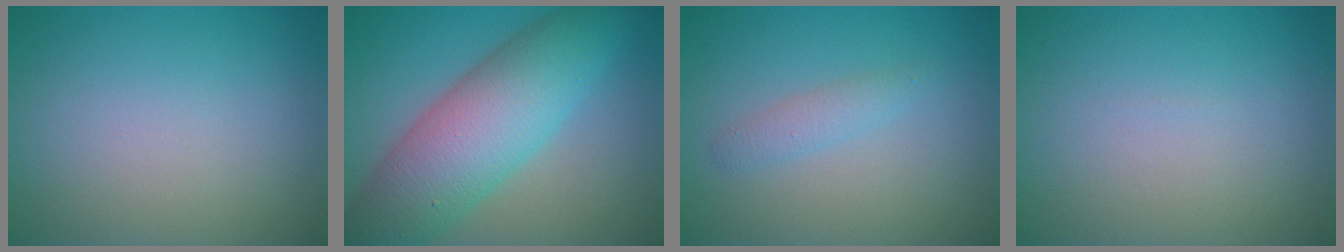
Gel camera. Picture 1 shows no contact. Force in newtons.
{"total": 9.6, "press": 9.6, "slide": 0.1}
{"total": 1.5, "press": 1.5, "slide": 0.0}
{"total": 0.0}